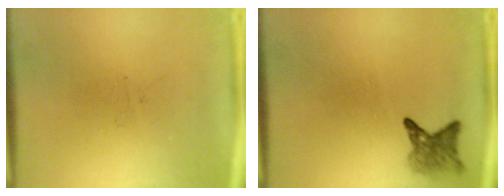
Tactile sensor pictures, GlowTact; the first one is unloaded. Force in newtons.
{"total": 2.7}